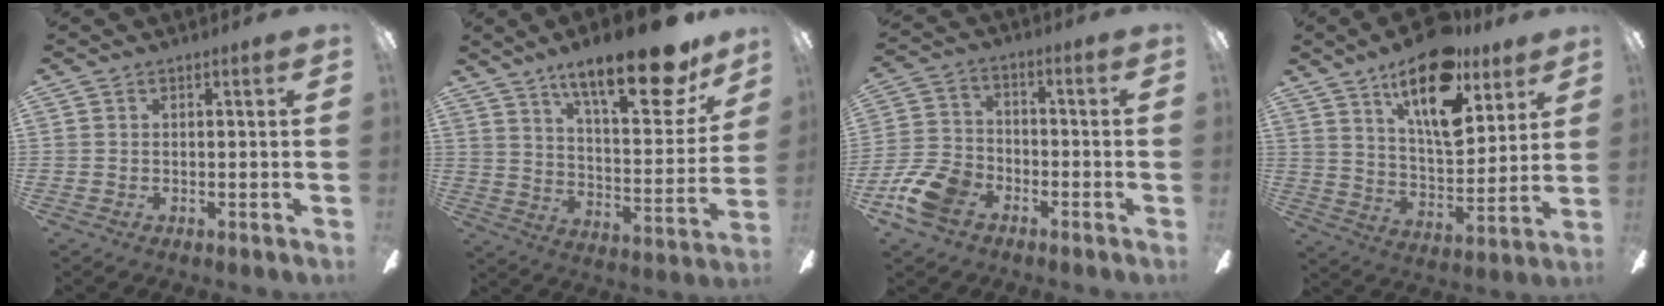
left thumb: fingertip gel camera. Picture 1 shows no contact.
{"total": 23.0, "force": [16.1, 6.8, 14.9], "torque": [-0.223, -0.106, 0.259]}
{"total": 11.4, "force": [-6.6, 7.1, 5.9], "torque": [-0.144, 0.032, -0.126]}
{"total": 19.1, "force": [12.0, 7.8, 12.6], "torque": [-0.203, -0.066, 0.202]}